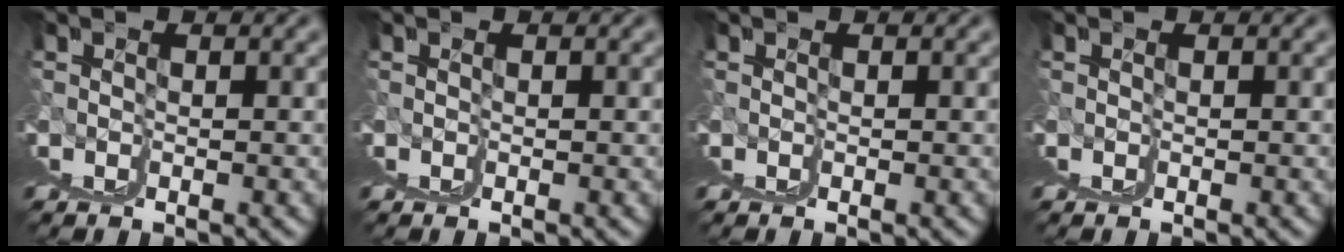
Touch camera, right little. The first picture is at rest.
{"total": 0.0}
{"total": 0.0}
{"total": 0.0}